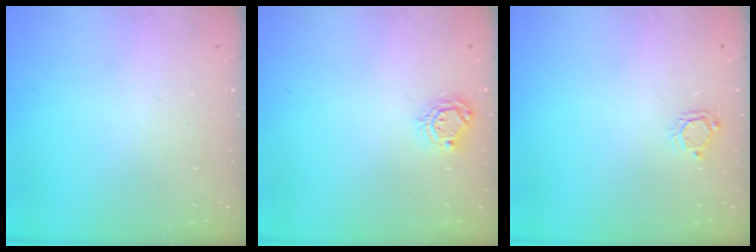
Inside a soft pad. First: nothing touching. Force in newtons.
{"total": 5.4, "press": 5.4, "slide": 0.4}
{"total": 2.9, "press": 2.9, "slide": 0.3}